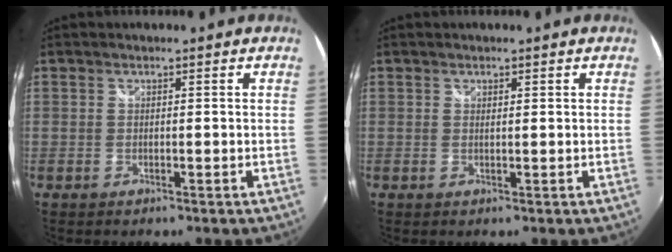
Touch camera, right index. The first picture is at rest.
{"total": 0.6, "force": [0.5, 0.1, 0.3], "torque": [-0.003, -0.001, 0.009]}